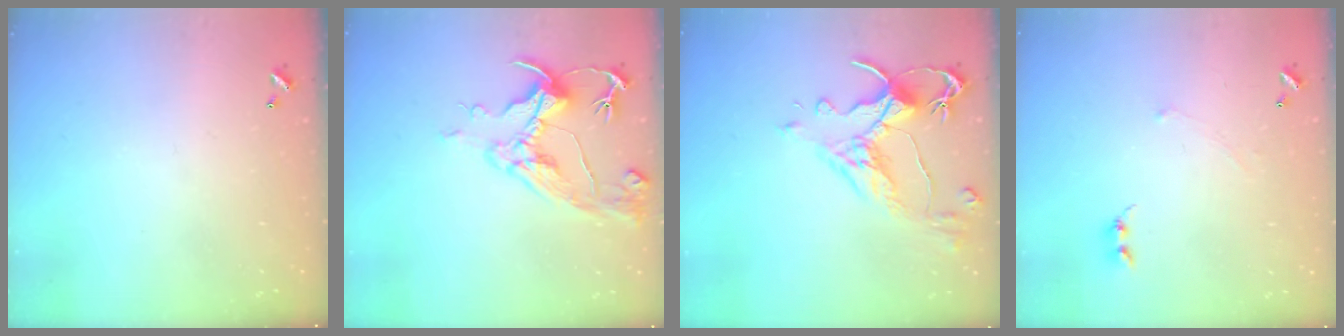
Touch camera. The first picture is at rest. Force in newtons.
{"total": 9.6, "press": 9.5, "slide": 1.5}
{"total": 6.2, "press": 6.0, "slide": 1.6}
{"total": 0.6, "press": 0.3, "slide": 0.5}